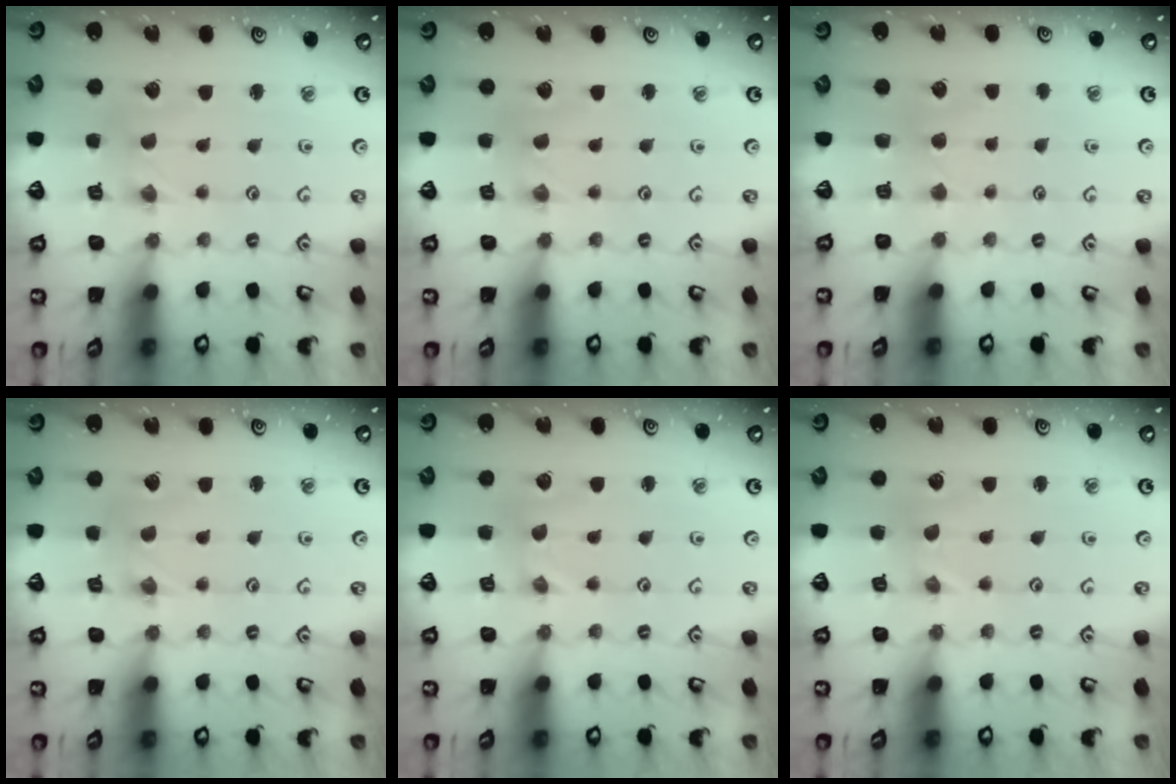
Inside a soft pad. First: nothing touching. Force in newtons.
{"total": 0.0}
{"total": 2.1, "press": 2.0, "slide": 0.4}
{"total": 1.2, "press": 1.2, "slide": 0.2}
{"total": 0.0}
{"total": 0.0}